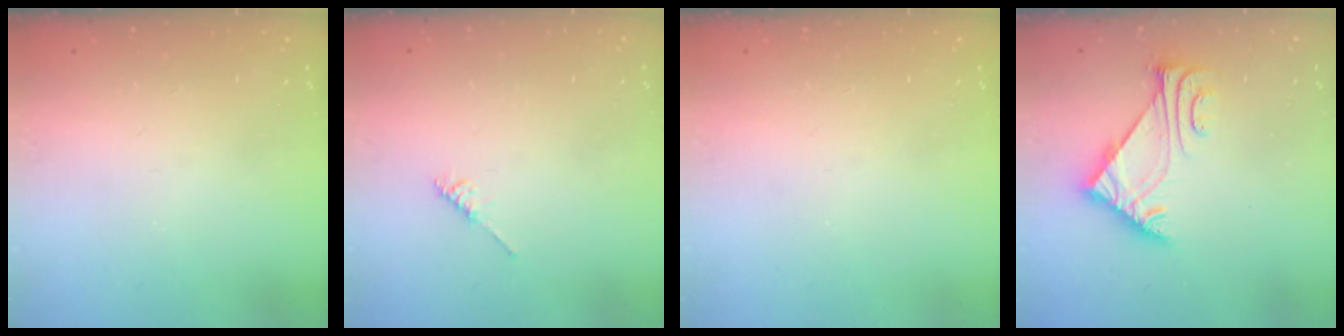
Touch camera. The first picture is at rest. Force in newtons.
{"total": 3.3, "press": 3.2, "slide": 0.6}
{"total": 0.0}
{"total": 5.7, "press": 5.7, "slide": 1.0}